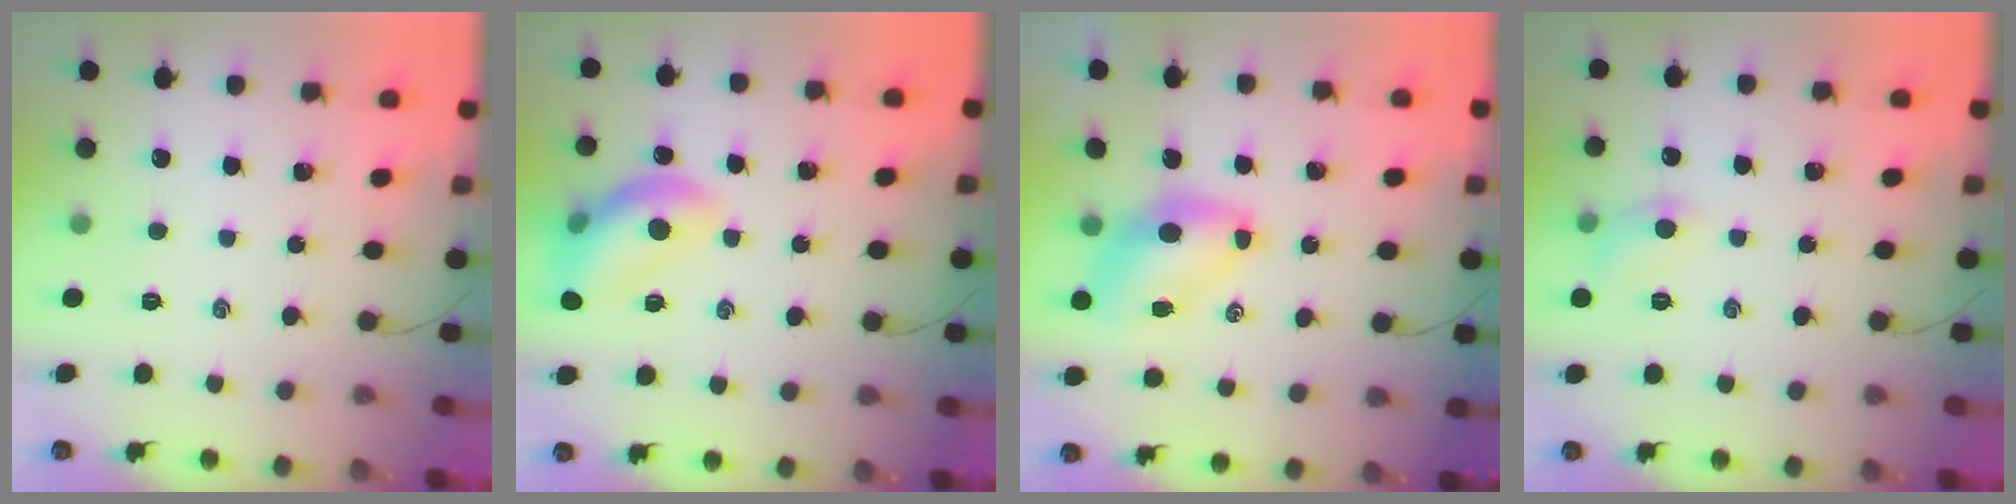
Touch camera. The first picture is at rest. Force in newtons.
{"total": 13.6, "press": 13.5, "slide": 1.8}
{"total": 7.1, "press": 7.0, "slide": 1.1}
{"total": 6.9, "press": 6.7, "slide": 1.6}